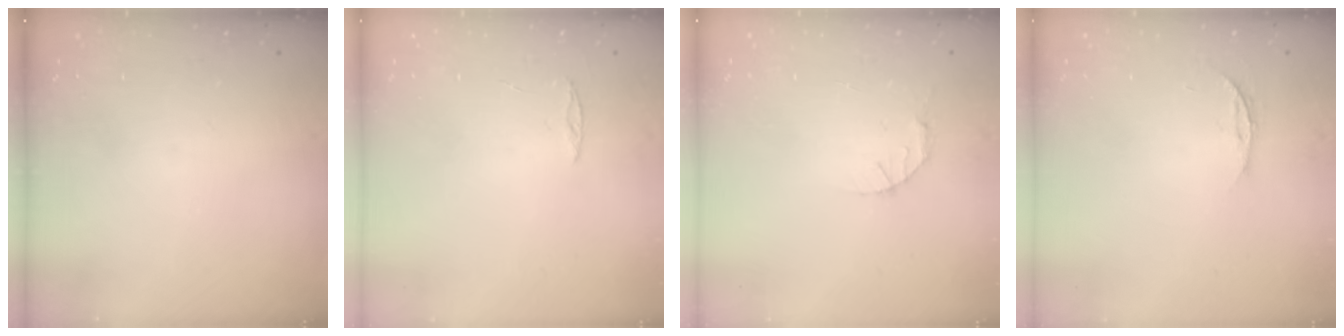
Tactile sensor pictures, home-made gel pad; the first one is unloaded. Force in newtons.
{"total": 2.0, "press": 2.0, "slide": 0.2}
{"total": 2.8, "press": 2.8, "slide": 0.4}
{"total": 3.8, "press": 3.8, "slide": 0.3}